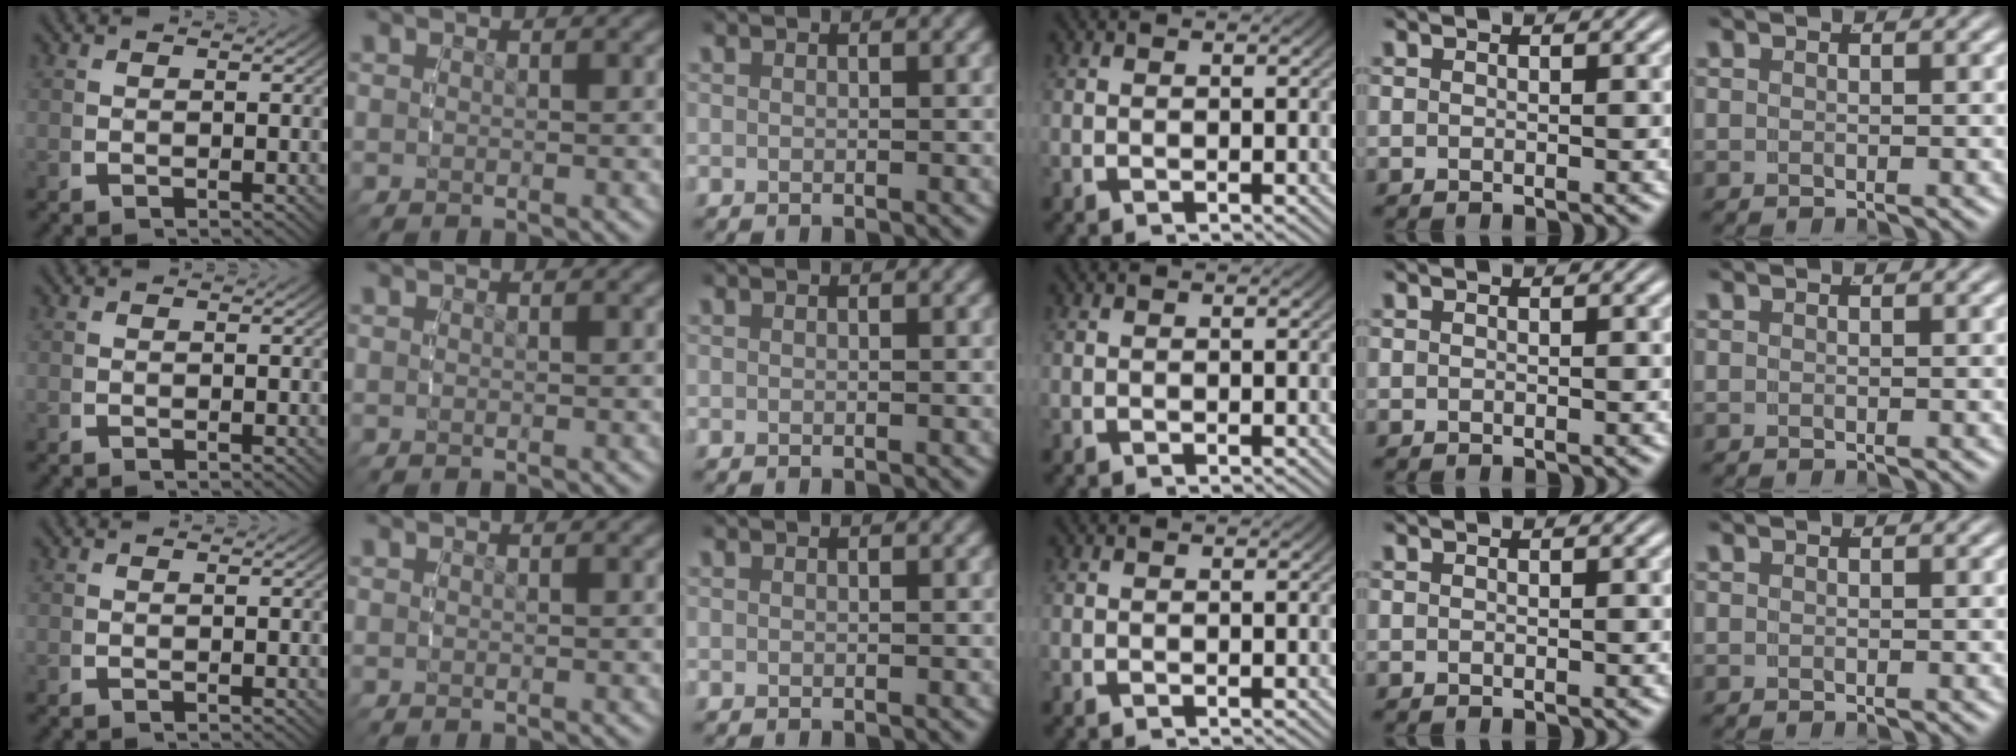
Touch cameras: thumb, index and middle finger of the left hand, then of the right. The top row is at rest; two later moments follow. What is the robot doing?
{"motion": "reach", "object": "pencil case"}